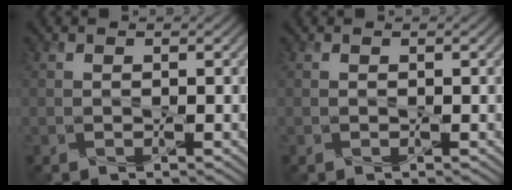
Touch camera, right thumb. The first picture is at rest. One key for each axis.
{"total": 0.0}